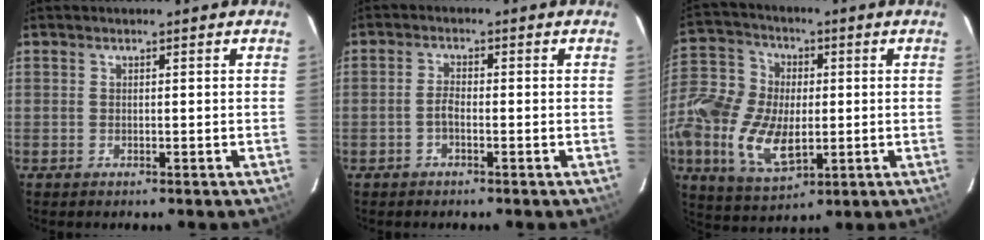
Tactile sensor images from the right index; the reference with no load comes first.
{"total": 2.0, "force": [-0.9, 0.7, 1.7], "torque": [-0.039, 0.006, -0.020]}
{"total": 19.3, "force": [-2.8, 12.8, 14.1], "torque": [-0.327, 0.003, -0.049]}